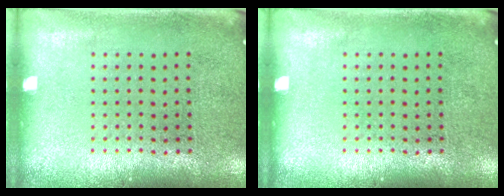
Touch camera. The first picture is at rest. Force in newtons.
{"total": 0.0}